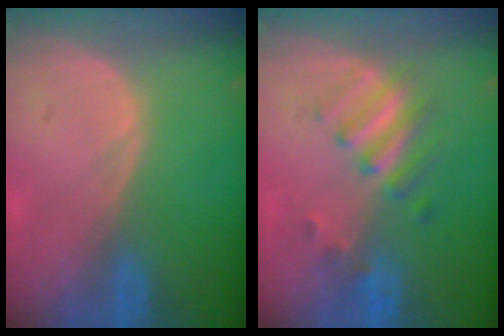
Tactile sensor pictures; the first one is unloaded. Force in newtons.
{"total": 5.1, "press": 5.0, "slide": 1.0}